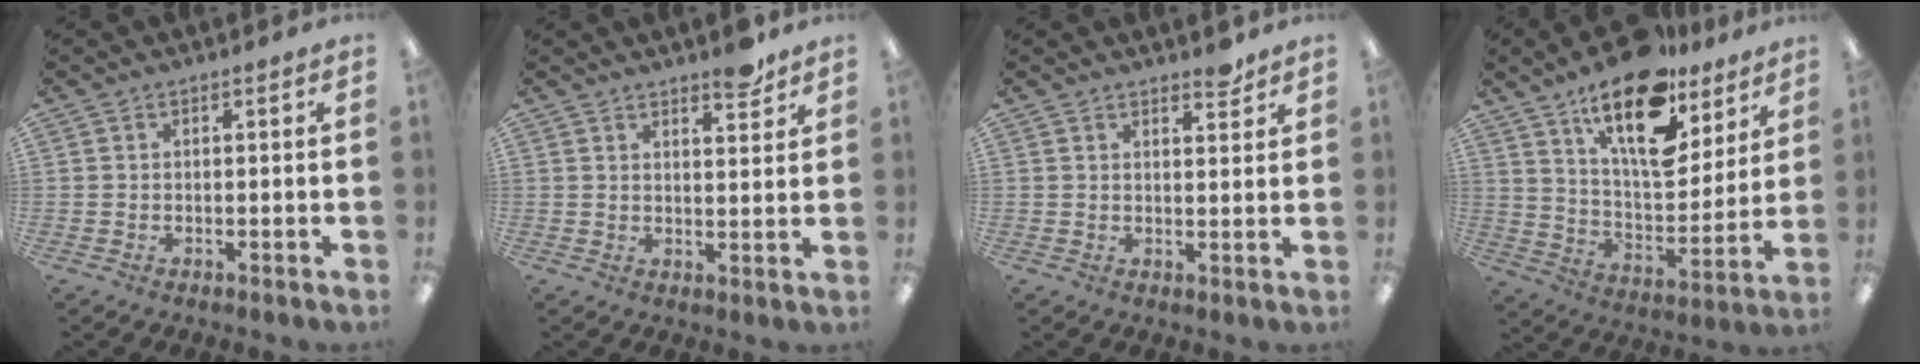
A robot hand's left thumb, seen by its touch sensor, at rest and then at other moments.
{"total": 5.0, "force": [4.3, 1.3, 2.2], "torque": [-0.021, -0.027, 0.072]}
{"total": 3.2, "force": [2.9, 0.9, 1.0], "torque": [0.001, -0.018, 0.048]}
{"total": 20.1, "force": [13.1, 8.7, 12.4], "torque": [-0.205, -0.072, 0.226]}